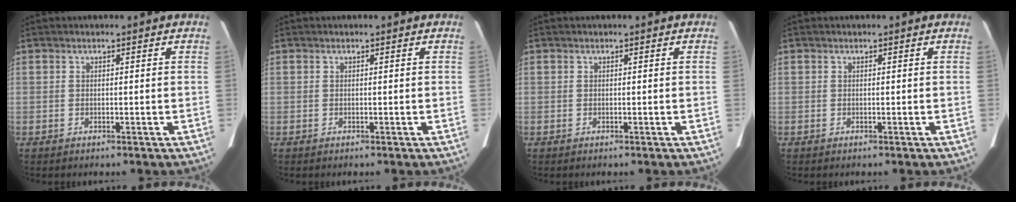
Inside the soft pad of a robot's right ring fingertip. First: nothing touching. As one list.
[{"total": 0.0}, {"total": 0.0}, {"total": 0.0}]